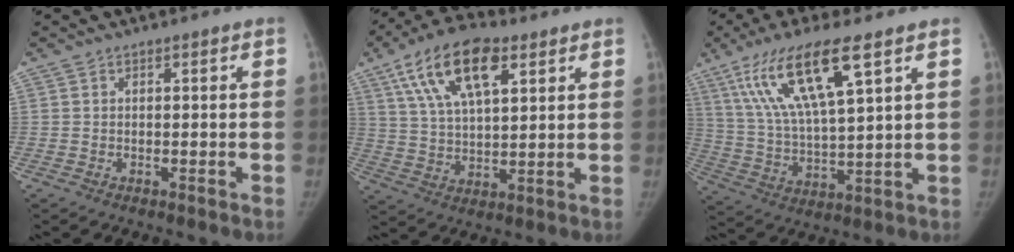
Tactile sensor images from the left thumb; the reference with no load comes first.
{"total": 16.4, "force": [7.8, 7.3, 12.4], "torque": [-0.209, -0.007, 0.140]}
{"total": 16.5, "force": [8.6, 3.4, 13.7], "torque": [-0.275, -0.024, 0.170]}